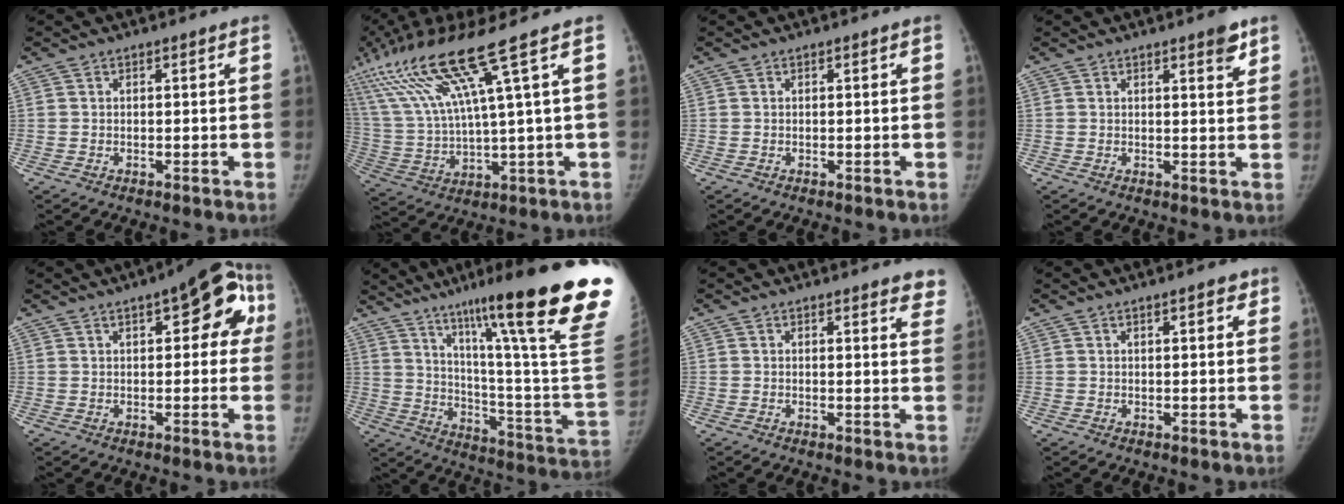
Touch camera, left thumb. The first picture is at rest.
{"total": 18.0, "force": [9.3, 0.4, 15.4], "torque": [-0.321, -0.022, 0.178]}
{"total": 0.0}
{"total": 3.4, "force": [2.3, 1.0, 2.4], "torque": [-0.020, -0.014, 0.028]}
{"total": 12.8, "force": [4.4, 5.5, 10.6], "torque": [-0.080, 0.017, 0.043]}
{"total": 32.8, "force": [22.2, 2.1, 24.0], "torque": [-0.283, -0.122, 0.320]}
{"total": 5.4, "force": [4.6, 1.5, 2.4], "torque": [0.003, -0.021, 0.035]}
{"total": 2.4, "force": [1.5, 0.8, 1.7], "torque": [-0.010, -0.003, 0.017]}